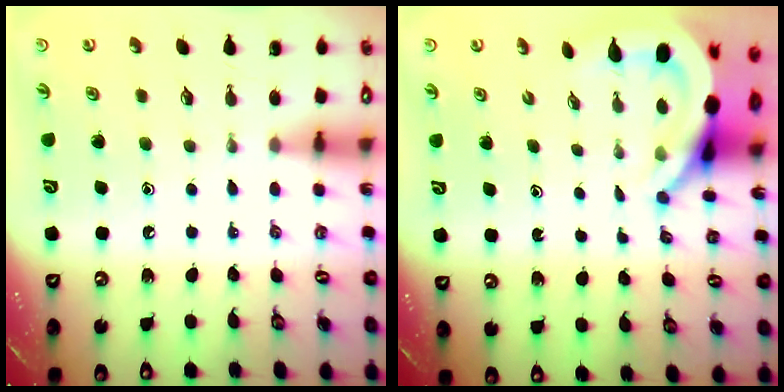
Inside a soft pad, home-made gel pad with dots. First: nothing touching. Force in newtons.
{"total": 7.5, "press": 7.5, "slide": 0.7}